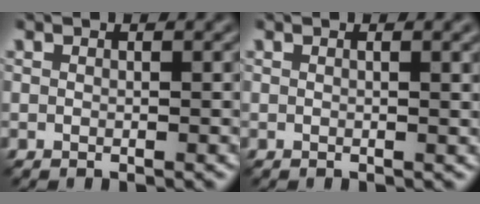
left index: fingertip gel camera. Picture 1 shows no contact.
{"total": 2.7, "force": [0.8, 1.0, 2.4], "torque": [-0.019, 0.005, 0.008]}